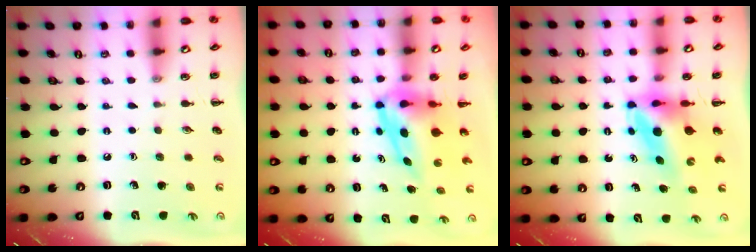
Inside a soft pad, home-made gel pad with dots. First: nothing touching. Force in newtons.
{"total": 7.9, "press": 7.6, "slide": 2.0}
{"total": 6.3, "press": 6.0, "slide": 1.8}